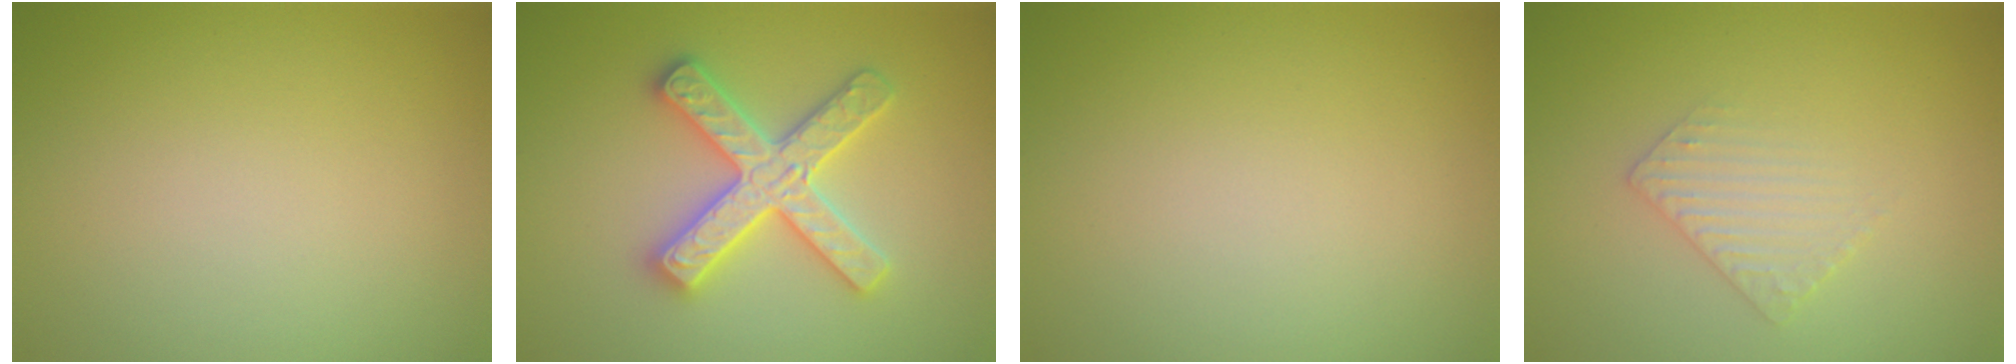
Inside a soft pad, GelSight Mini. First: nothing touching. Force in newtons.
{"total": 5.0, "press": 4.9, "slide": 0.8}
{"total": 0.0}
{"total": 1.9, "press": 1.9, "slide": 0.5}